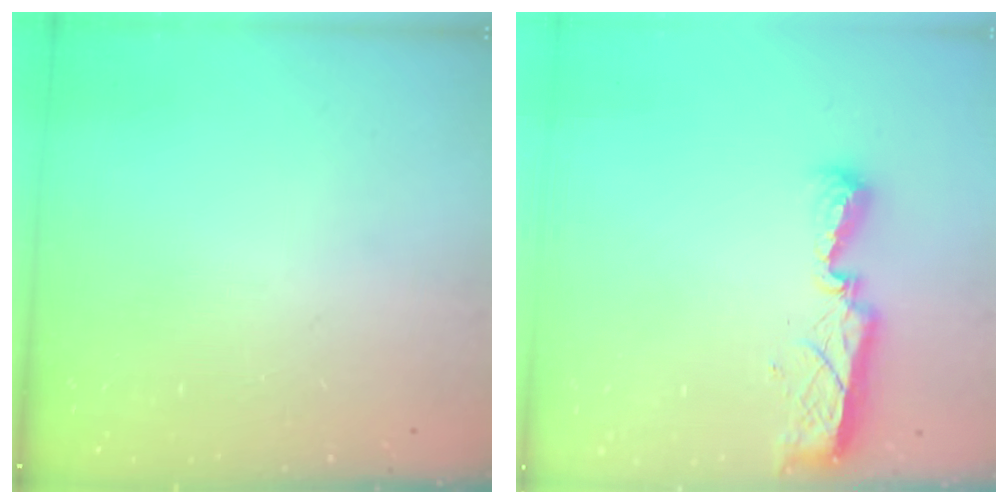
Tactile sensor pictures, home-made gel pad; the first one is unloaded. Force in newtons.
{"total": 8.2, "press": 8.2, "slide": 0.4}